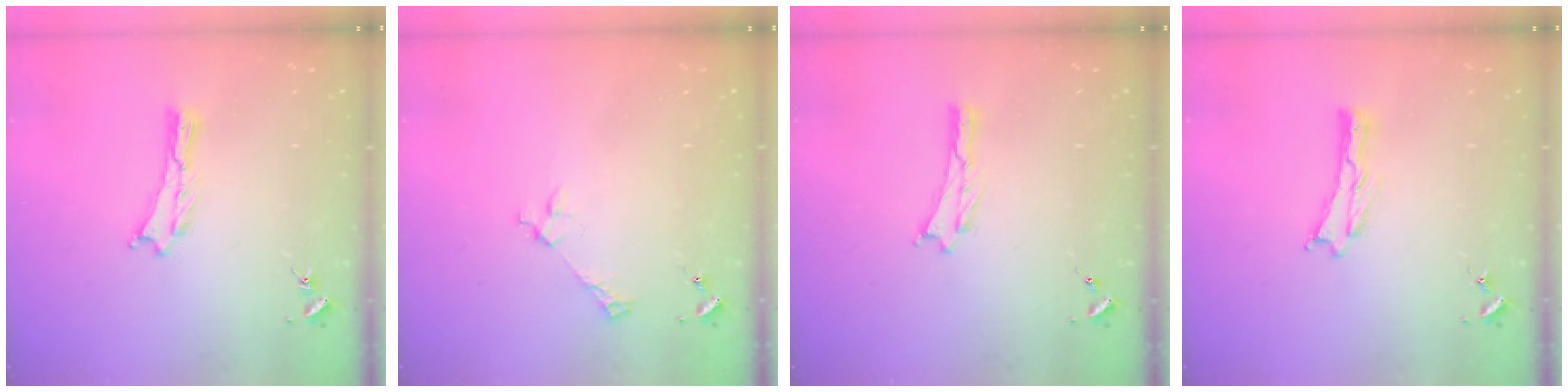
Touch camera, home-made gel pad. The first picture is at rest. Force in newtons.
{"total": 2.6, "press": 2.6, "slide": 0.3}
{"total": 0.0}
{"total": 0.0}